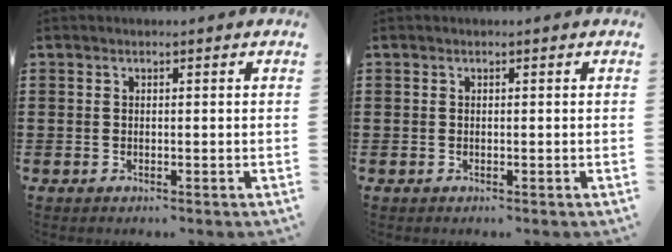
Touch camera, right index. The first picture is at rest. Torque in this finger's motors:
{"motor_torque": [2.14, 0.00, 0.00, -0.01]}